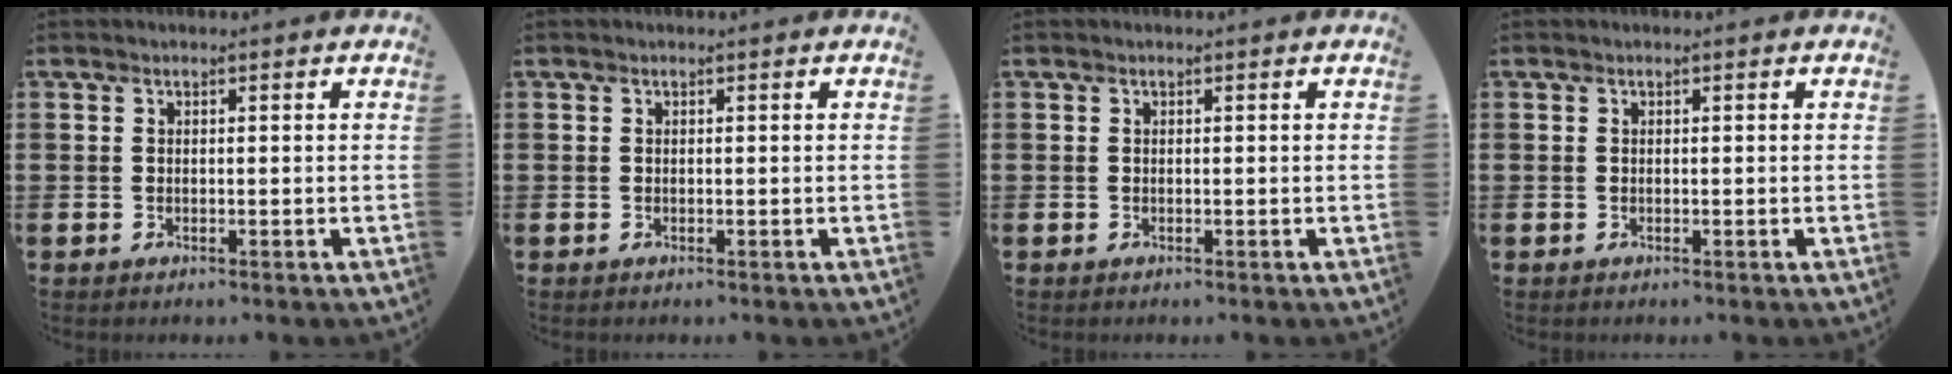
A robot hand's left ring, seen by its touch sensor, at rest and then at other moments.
{"total": 0.0}
{"total": 0.0}
{"total": 0.0}